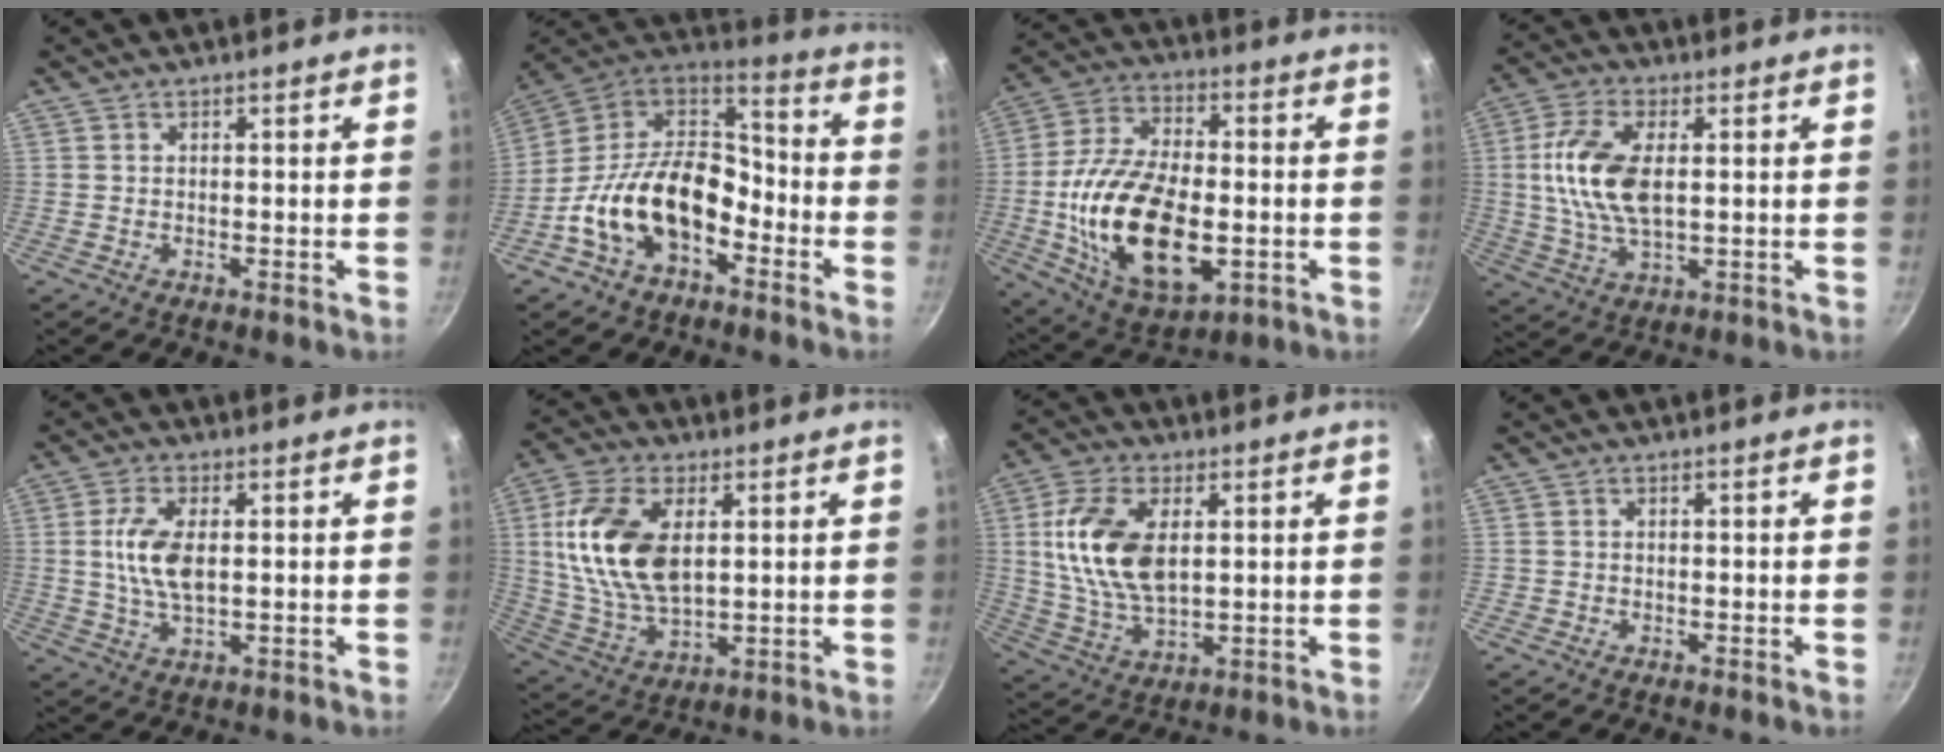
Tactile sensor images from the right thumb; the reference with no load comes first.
{"total": 19.9, "force": [-6.8, 12.6, 13.7], "torque": [-0.210, 0.070, -0.137]}
{"total": 23.5, "force": [-3.8, 12.9, 19.3], "torque": [-0.350, 0.015, -0.059]}
{"total": 12.7, "force": [1.4, 6.5, 10.8], "torque": [-0.210, 0.007, 0.024]}
{"total": 8.6, "force": [0.8, 4.3, 7.4], "torque": [-0.146, 0.001, 0.016]}
{"total": 17.0, "force": [3.5, 9.7, 13.5], "torque": [-0.249, -0.008, 0.073]}
{"total": 14.9, "force": [2.9, 8.4, 12.0], "torque": [-0.224, -0.009, 0.059]}
{"total": 0.6, "force": [-0.2, 0.5, 0.0], "torque": [0.001, 0.002, -0.005]}